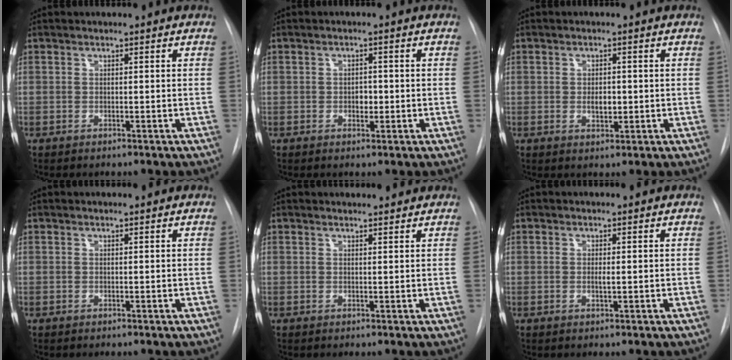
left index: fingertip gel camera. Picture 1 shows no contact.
{"total": 1.6, "force": [-0.3, 1.1, 1.2], "torque": [-0.017, 0.001, -0.003]}
{"total": 2.2, "force": [-0.1, 1.2, 1.8], "torque": [-0.032, -0.003, 0.001]}
{"total": 1.0, "force": [1.0, 0.0, 0.1], "torque": [-0.008, 0.009, 0.014]}
{"total": 3.8, "force": [3.7, 0.6, 0.6], "torque": [-0.013, 0.013, 0.045]}
{"total": 0.8, "force": [0.1, 0.0, 0.7], "torque": [-0.018, -0.003, 0.002]}